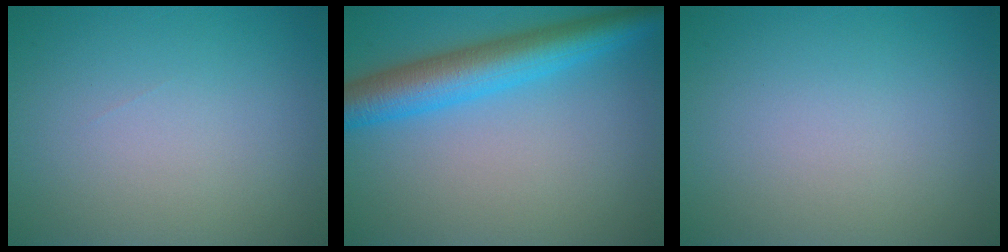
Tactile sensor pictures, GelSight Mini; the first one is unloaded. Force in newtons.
{"total": 6.5, "press": 6.5, "slide": 0.3}
{"total": 0.0}